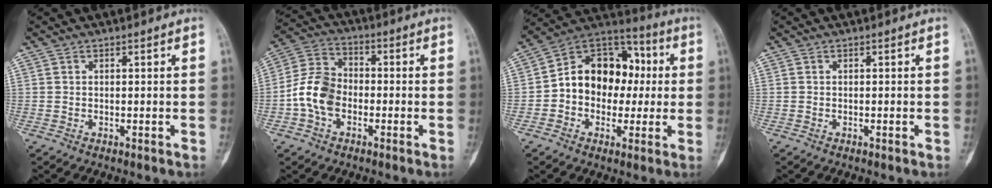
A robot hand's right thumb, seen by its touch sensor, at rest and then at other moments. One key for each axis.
{"total": 9.7, "fx": -2.4, "fy": 7.0, "fz": 6.3, "tx": -0.114, "ty": 0.031, "tz": -0.058}
{"total": 16.5, "fx": 0.2, "fy": 12.6, "fz": 10.6, "tx": -0.118, "ty": 0.043, "tz": -0.006}
{"total": 0.0}